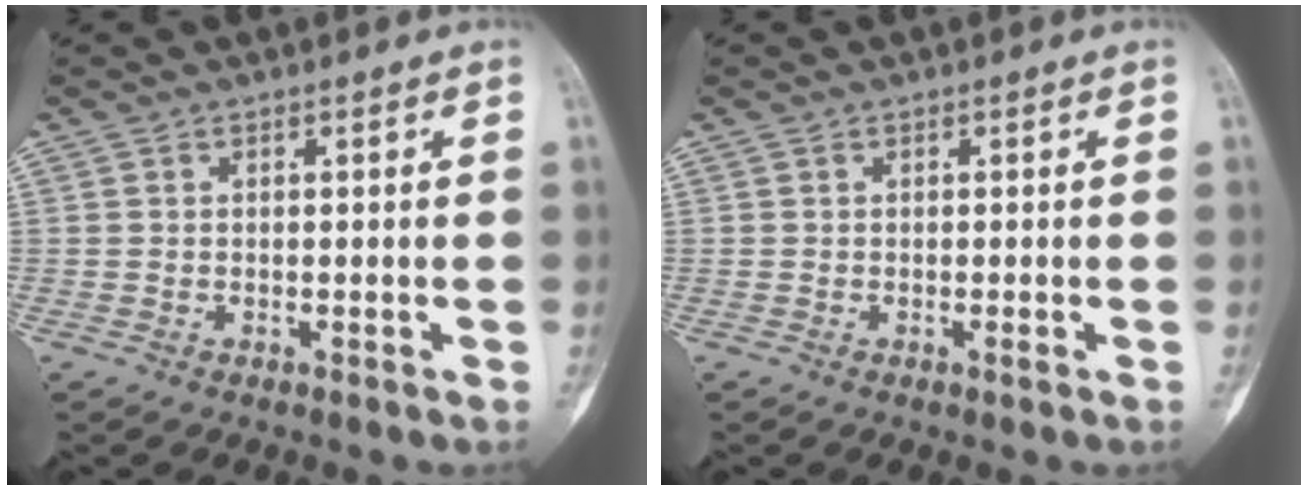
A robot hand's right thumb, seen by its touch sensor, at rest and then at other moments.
{"total": 0.5, "force": [-0.2, 0.0, 0.5], "torque": [-0.009, -0.001, -0.003]}